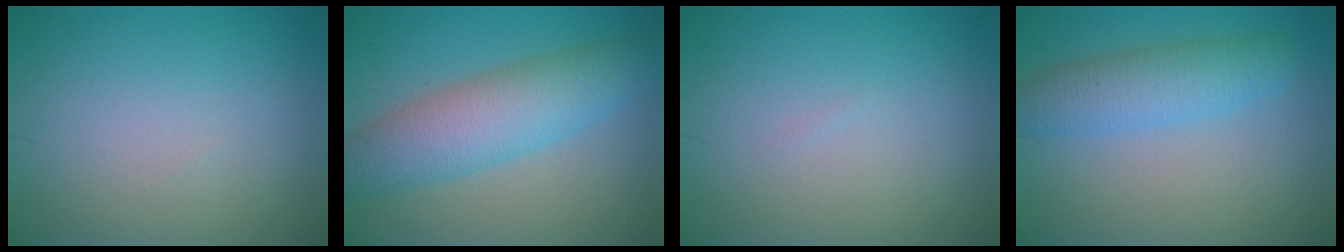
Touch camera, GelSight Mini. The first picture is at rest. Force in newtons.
{"total": 6.5, "press": 6.5, "slide": 0.0}
{"total": 0.0}
{"total": 4.1, "press": 4.1, "slide": 0.2}